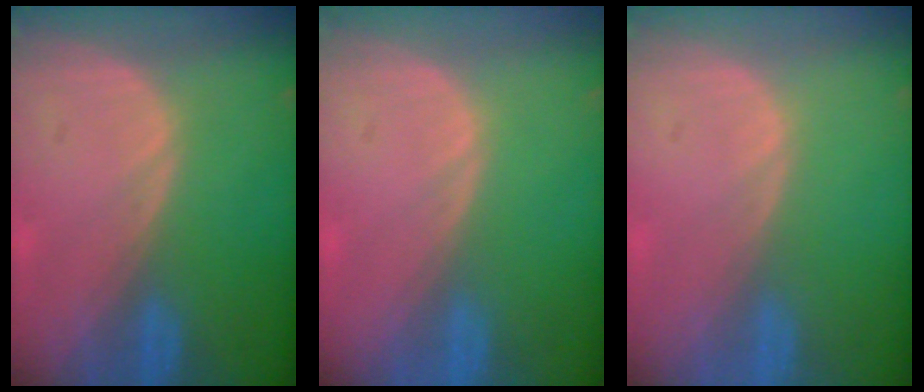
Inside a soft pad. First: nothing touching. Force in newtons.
{"total": 0.0}
{"total": 0.0}